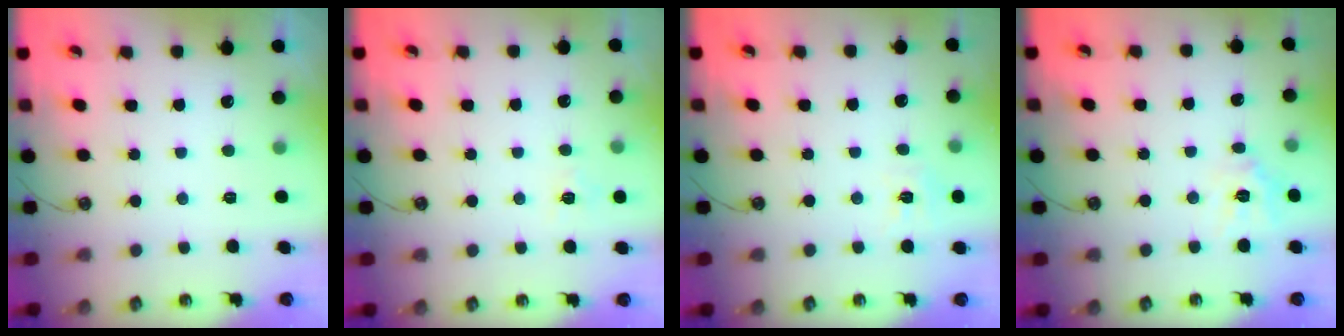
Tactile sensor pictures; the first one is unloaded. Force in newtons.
{"total": 5.6, "press": 5.6, "slide": 0.6}
{"total": 6.7, "press": 6.7, "slide": 0.7}
{"total": 9.5, "press": 9.5, "slide": 0.9}